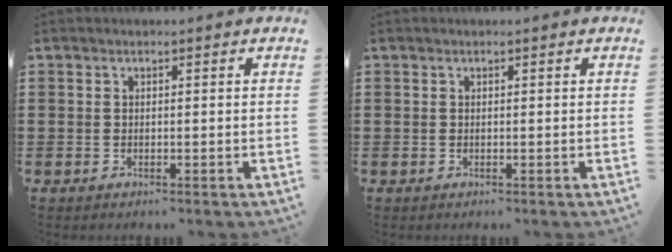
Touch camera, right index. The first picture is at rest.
{"total": 0.0}